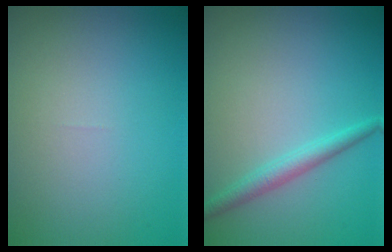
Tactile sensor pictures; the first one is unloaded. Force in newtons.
{"total": 2.1, "press": 2.1, "slide": 0.1}